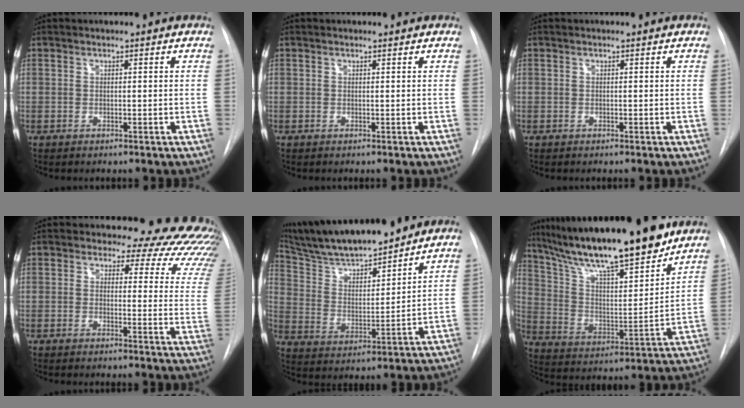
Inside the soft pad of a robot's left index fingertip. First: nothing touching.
{"total": 0.0}
{"total": 0.0}
{"total": 17.9, "force": [16.5, 5.8, 4.1], "torque": [-0.023, -0.097, 0.150]}
{"total": 17.8, "force": [15.7, 2.0, 8.1], "torque": [-0.149, 0.007, 0.277]}
{"total": 22.7, "force": [18.5, 2.8, 12.8], "torque": [-0.221, -0.006, 0.305]}